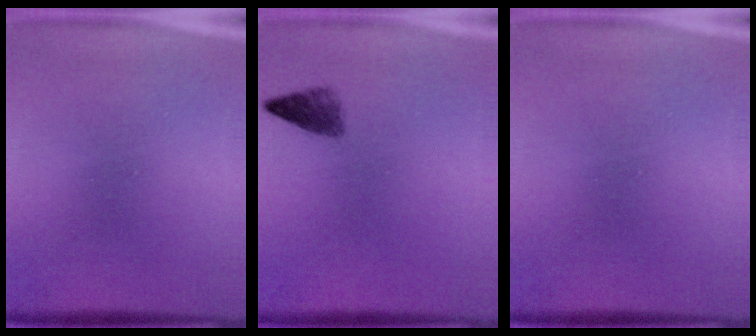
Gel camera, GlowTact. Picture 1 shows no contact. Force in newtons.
{"total": 2.2}
{"total": 0.0}